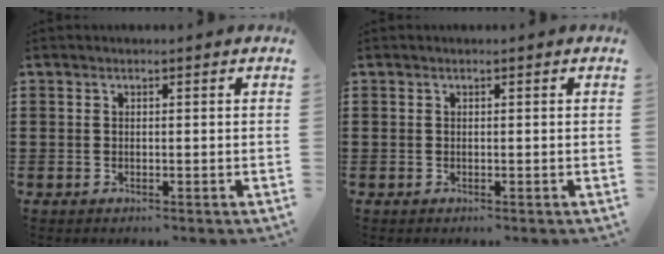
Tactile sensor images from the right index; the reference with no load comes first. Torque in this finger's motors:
{"motor_torque": [-0.05, 0.07, 0.00, 0.00]}